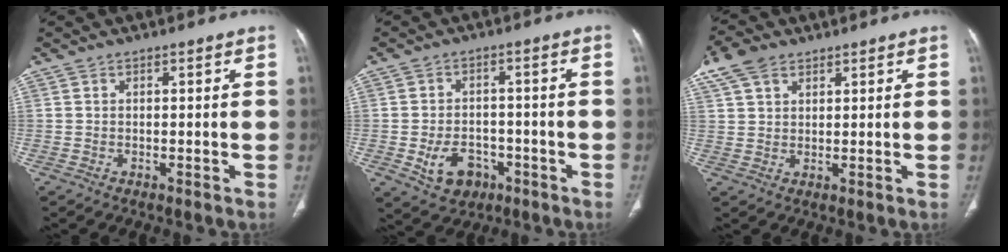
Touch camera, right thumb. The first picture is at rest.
{"total": 7.6, "force": [-2.9, 5.7, 4.1], "torque": [-0.053, 0.020, -0.037]}
{"total": 7.2, "force": [4.4, 4.3, 3.7], "torque": [-0.073, 0.010, 0.091]}